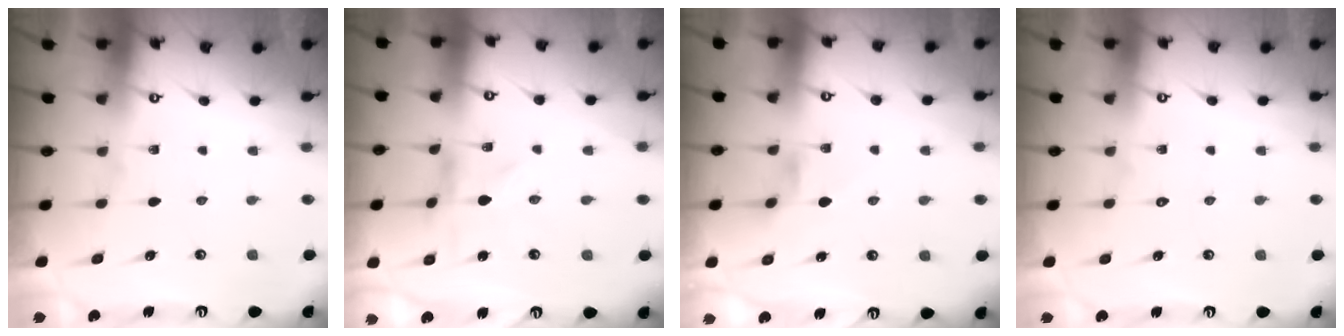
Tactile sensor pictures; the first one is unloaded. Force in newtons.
{"total": 0.0}
{"total": 2.2, "press": 2.1, "slide": 0.5}
{"total": 1.5, "press": 1.5, "slide": 0.1}